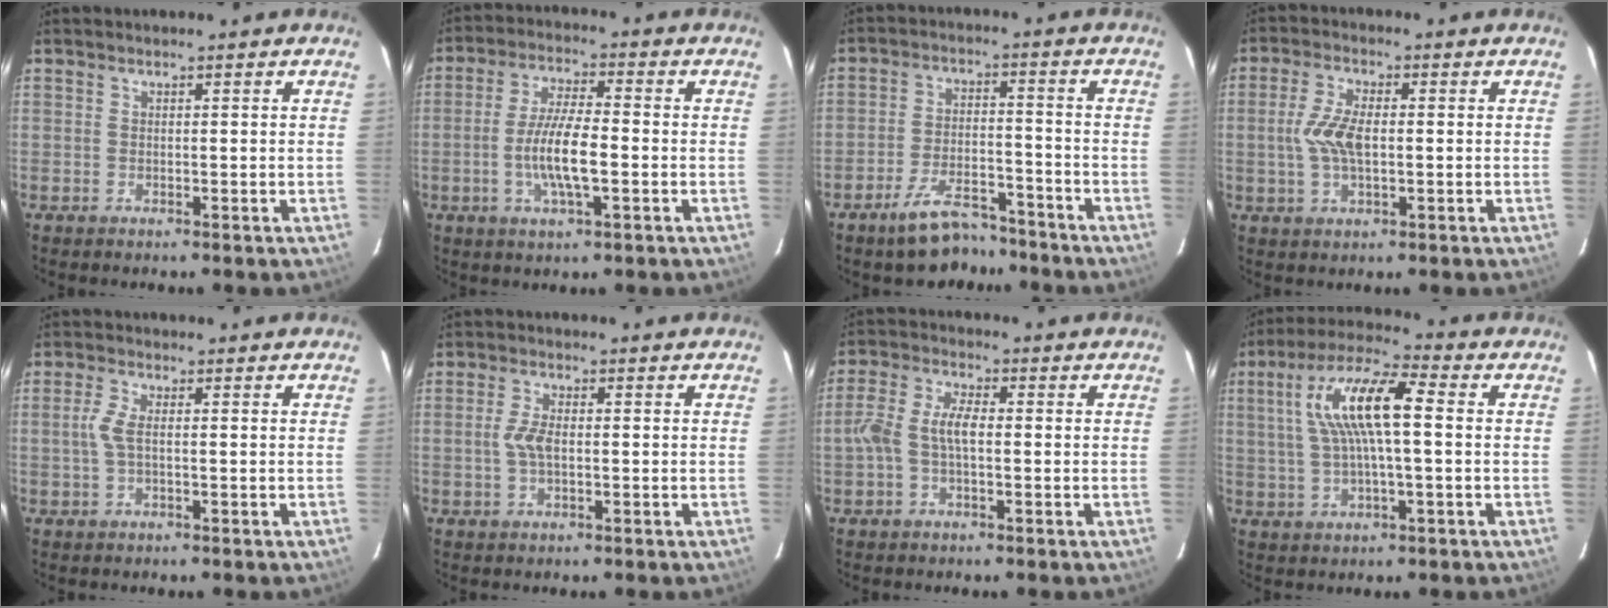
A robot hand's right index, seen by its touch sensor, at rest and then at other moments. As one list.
[{"total": 9.0, "force": [-2.1, 2.0, 8.5], "torque": [-0.168, -0.003, -0.040]}, {"total": 9.8, "force": [-8.0, 3.8, 4.2], "torque": [-0.092, 0.014, -0.118]}, {"total": 6.5, "force": [-0.2, 2.8, 5.9], "torque": [-0.123, 0.004, -0.002]}, {"total": 3.2, "force": [-0.1, 0.9, 3.1], "torque": [-0.070, 0.003, -0.001]}, {"total": 3.5, "force": [-0.4, 1.6, 3.1], "torque": [-0.068, 0.002, -0.005]}, {"total": 6.3, "force": [-0.6, 2.7, 5.6], "torque": [-0.122, 0.014, -0.015]}, {"total": 12.6, "force": [1.7, 2.9, 12.1], "torque": [-0.230, 0.021, 0.028]}]